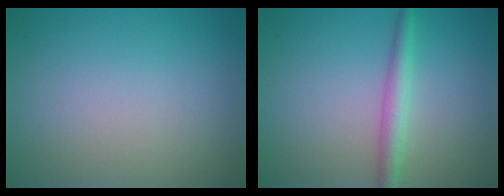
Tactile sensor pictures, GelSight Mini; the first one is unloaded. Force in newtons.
{"total": 2.4, "press": 2.4, "slide": 0.1}